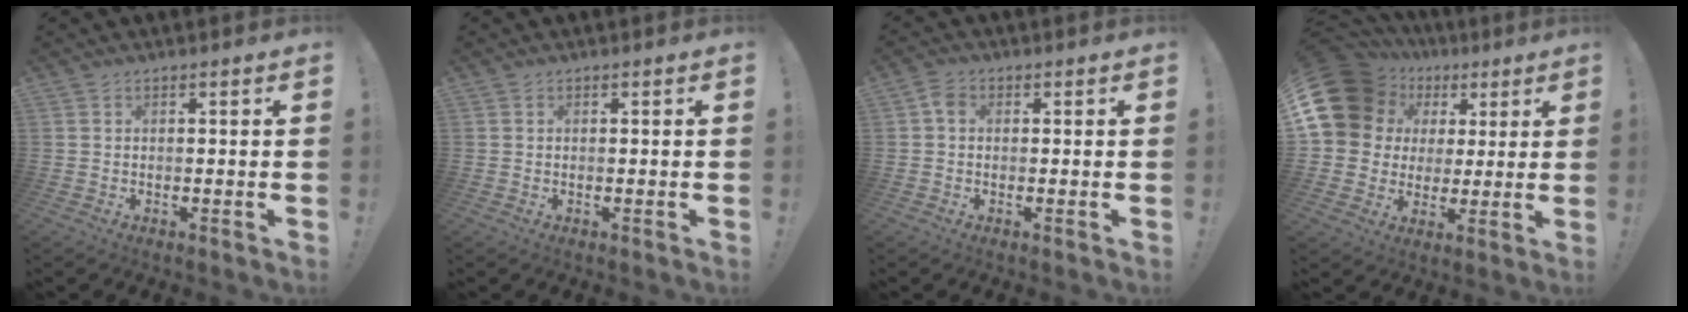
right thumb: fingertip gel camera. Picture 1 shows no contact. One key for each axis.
{"total": 0.0}
{"total": 2.8, "fx": 0.2, "fy": 2.1, "fz": 1.9, "tx": -0.032, "ty": 0.007, "tz": 0.003}
{"total": 17.5, "fx": 6.6, "fy": 14.2, "fz": 7.9, "tx": -0.150, "ty": -0.027, "tz": 0.145}